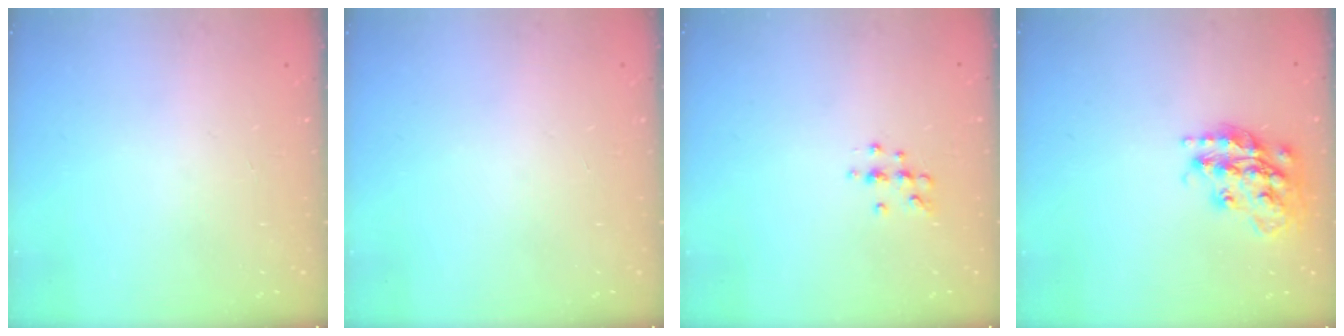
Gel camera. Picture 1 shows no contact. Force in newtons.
{"total": 0.0}
{"total": 7.3, "press": 7.2, "slide": 1.2}
{"total": 18.3, "press": 18.3, "slide": 1.0}